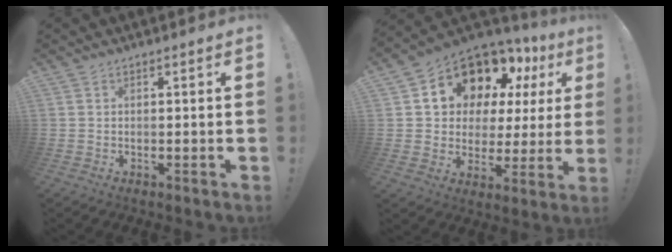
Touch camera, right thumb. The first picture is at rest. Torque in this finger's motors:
{"motor_torque": [1.36, 3.35, 0.85, -0.29, 0.06]}